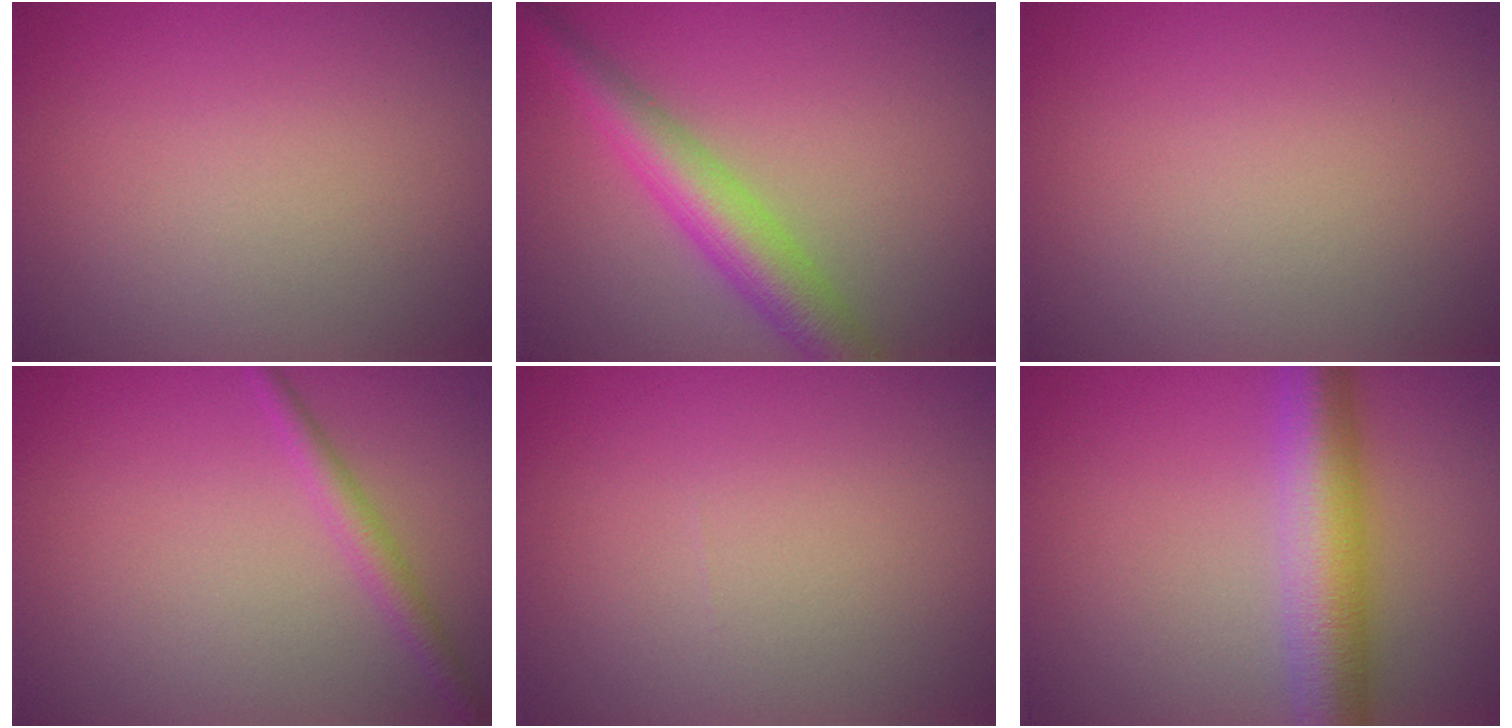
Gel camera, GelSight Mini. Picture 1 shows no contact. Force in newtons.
{"total": 5.2, "press": 5.2, "slide": 0.2}
{"total": 0.0}
{"total": 1.8, "press": 1.8, "slide": 0.0}
{"total": 0.0}
{"total": 6.5, "press": 6.5, "slide": 0.2}